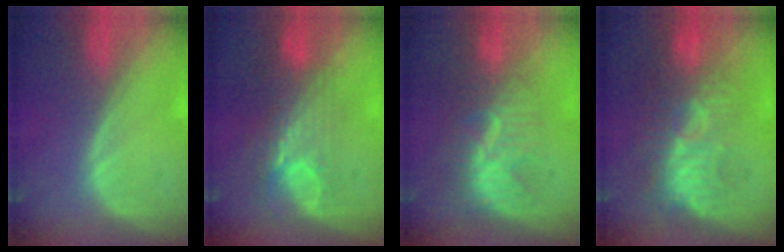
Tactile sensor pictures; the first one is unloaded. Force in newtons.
{"total": 7.5, "press": 6.5, "slide": 3.7}
{"total": 7.7, "press": 7.4, "slide": 2.3}
{"total": 9.1, "press": 8.5, "slide": 3.3}